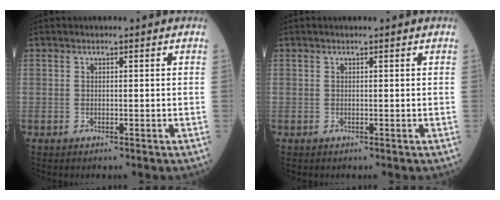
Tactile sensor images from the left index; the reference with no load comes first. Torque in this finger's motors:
{"motor_torque": [0.21, 0.06, -0.01, -0.01]}